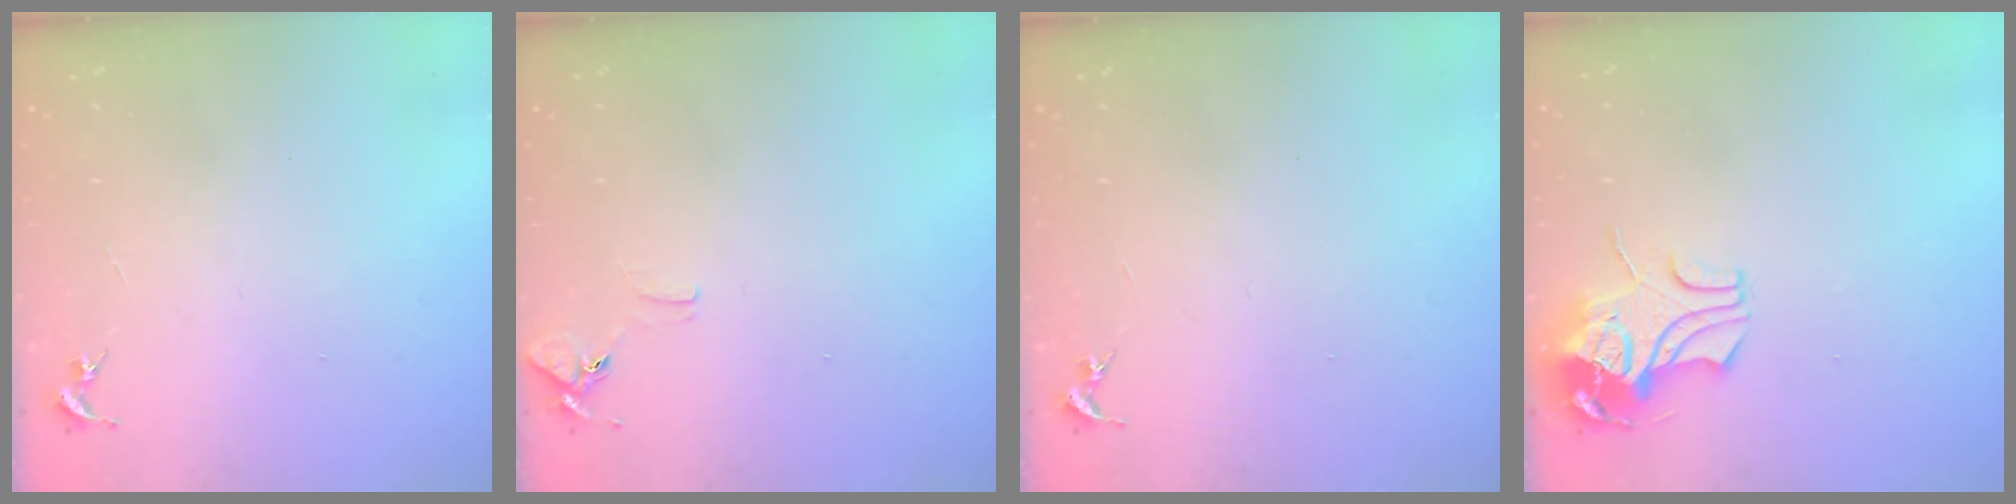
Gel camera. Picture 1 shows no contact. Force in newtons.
{"total": 6.2, "press": 6.1, "slide": 0.6}
{"total": 0.0}
{"total": 9.2, "press": 9.1, "slide": 1.2}